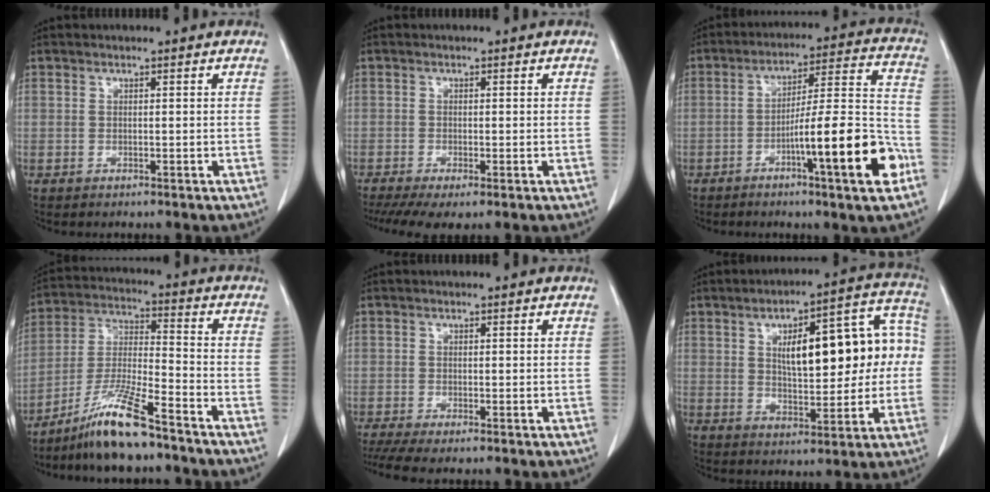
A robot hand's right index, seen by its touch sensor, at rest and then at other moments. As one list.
[{"total": 5.8, "force": [-3.7, 1.3, 4.3], "torque": [-0.075, -0.013, -0.064]}, {"total": 15.8, "force": [-6.5, 0.6, 14.4], "torque": [-0.219, 0.006, -0.100]}, {"total": 11.2, "force": [-8.4, 0.3, 7.4], "torque": [-0.154, -0.021, -0.161]}, {"total": 3.9, "force": [-2.7, 0.3, 2.7], "torque": [-0.057, -0.008, -0.051]}, {"total": 16.7, "force": [2.0, 5.7, 15.6], "torque": [-0.206, 0.046, 0.038]}]